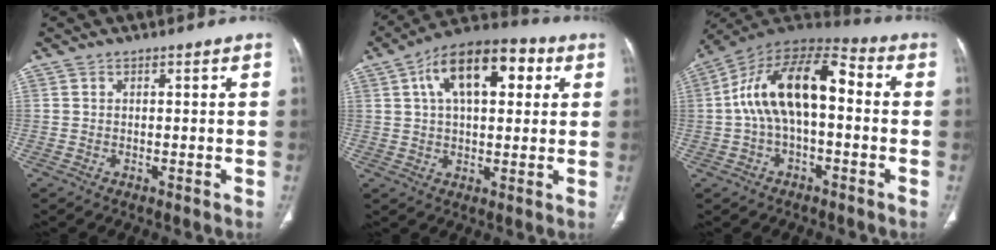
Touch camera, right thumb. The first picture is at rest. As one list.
[{"total": 16.3, "force": [5.3, 8.4, 12.9], "torque": [-0.182, 0.023, 0.077]}, {"total": 17.0, "force": [0.4, 8.6, 14.7], "torque": [-0.253, 0.050, -0.003]}]